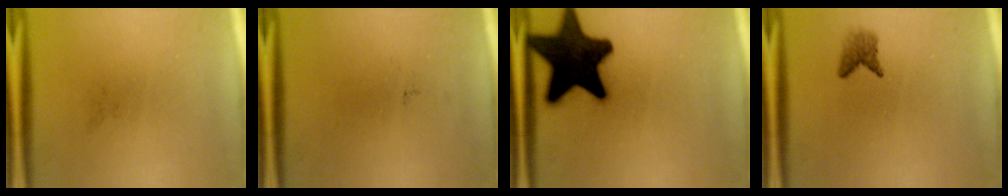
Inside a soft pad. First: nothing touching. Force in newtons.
{"total": 0.0}
{"total": 17.9}
{"total": 1.9}